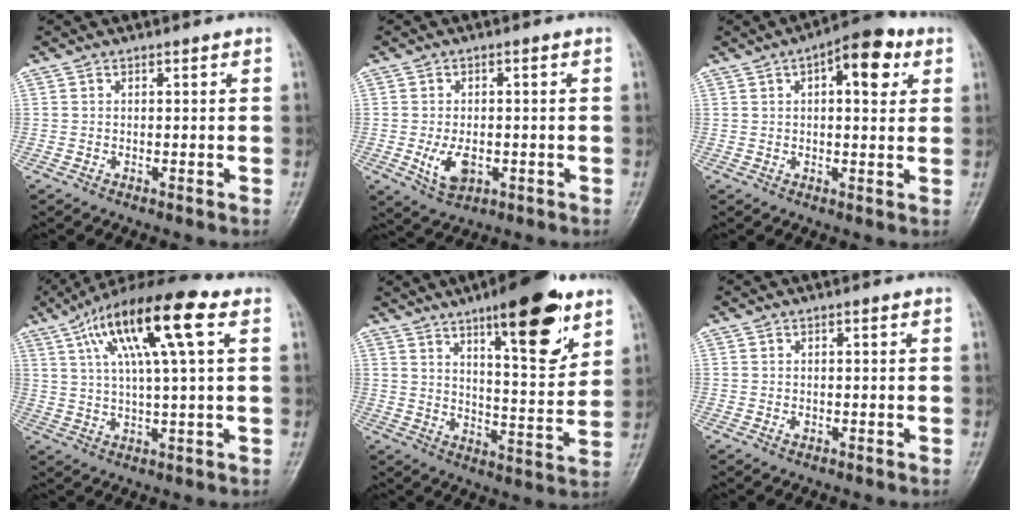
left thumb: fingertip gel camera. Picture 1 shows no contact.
{"total": 6.0, "force": [-1.4, 3.6, 4.5], "torque": [-0.077, -0.001, -0.017]}
{"total": 10.0, "force": [3.8, 4.3, 8.1], "torque": [-0.092, 0.007, 0.047]}
{"total": 16.8, "force": [6.3, 3.6, 15.1], "torque": [-0.271, 0.012, 0.103]}
{"total": 17.3, "force": [10.1, 4.9, 13.2], "torque": [-0.161, -0.058, 0.152]}
{"total": 1.0, "force": [-0.3, 0.7, 0.6], "torque": [-0.008, 0.004, -0.002]}